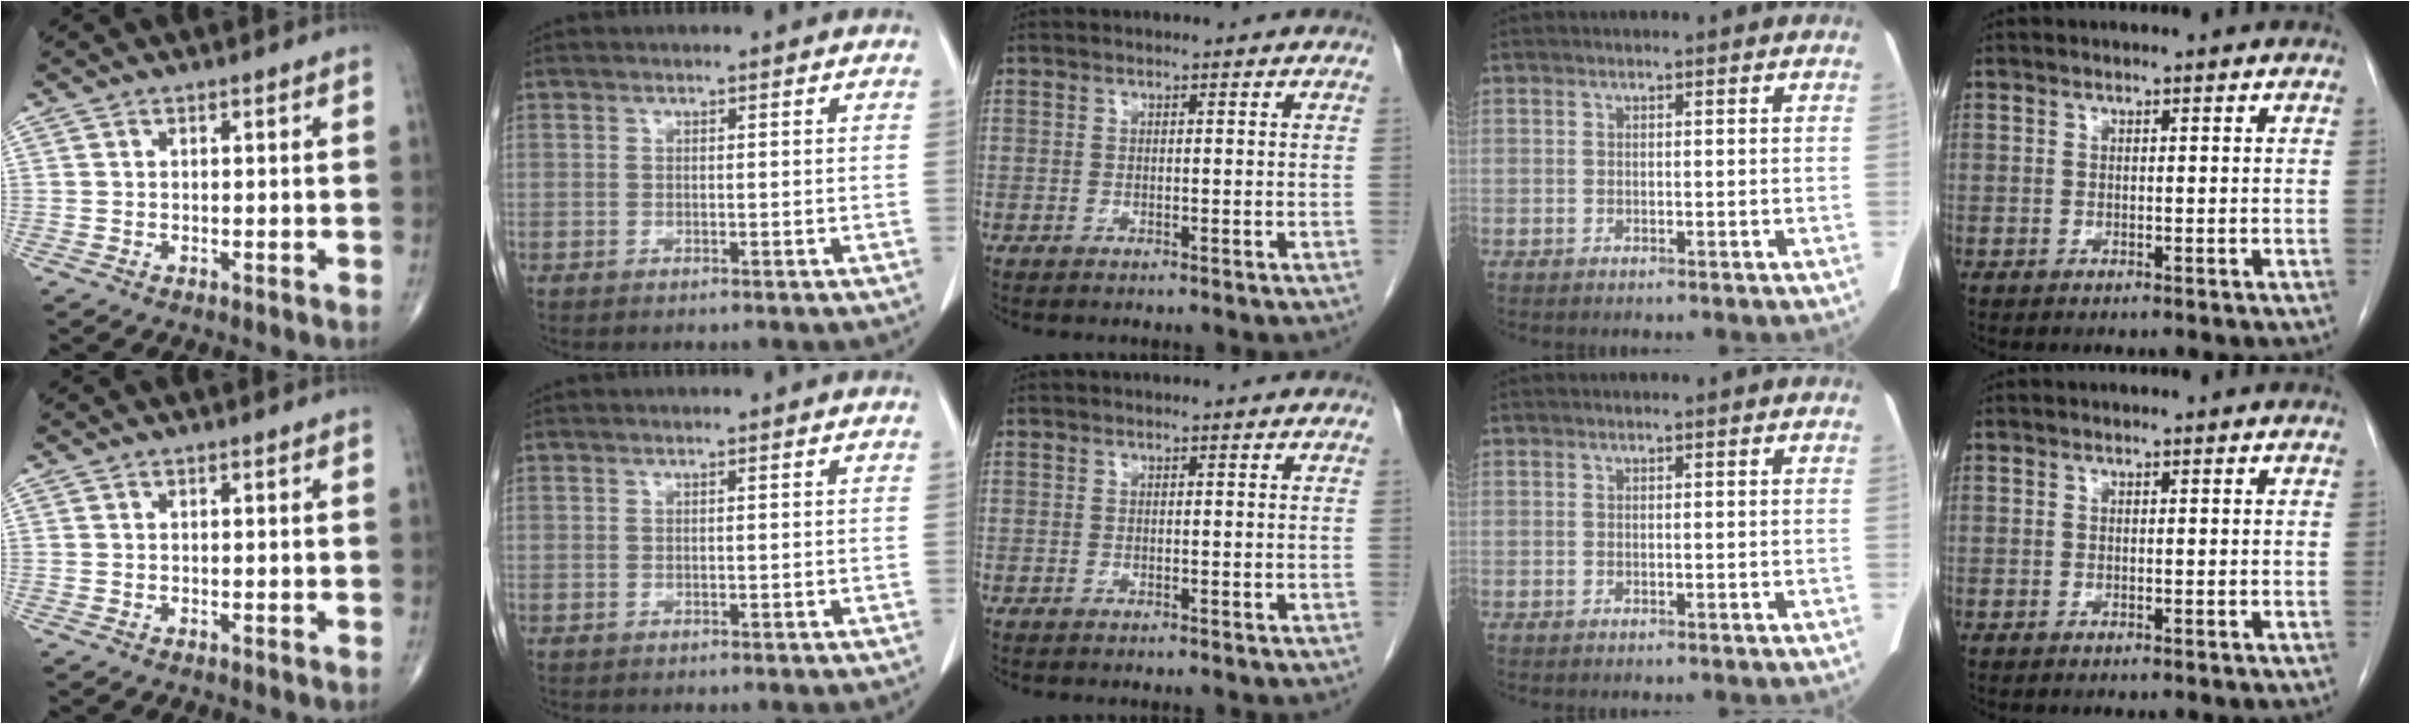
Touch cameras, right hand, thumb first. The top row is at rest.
{}